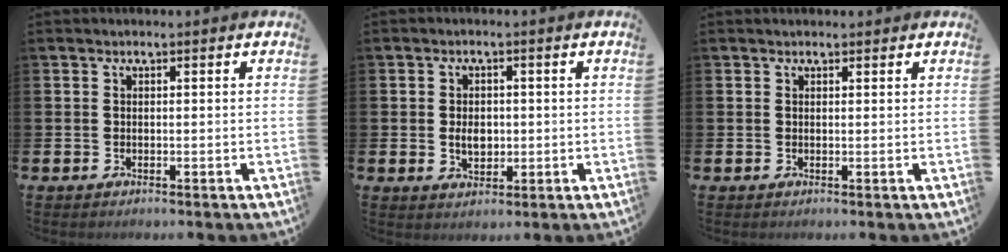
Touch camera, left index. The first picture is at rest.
{"total": 3.1, "force": [0.2, 2.1, 2.2], "torque": [-0.021, -0.002, -0.003]}
{"total": 1.0, "force": [0.9, 0.3, 0.2], "torque": [0.012, -0.002, 0.013]}